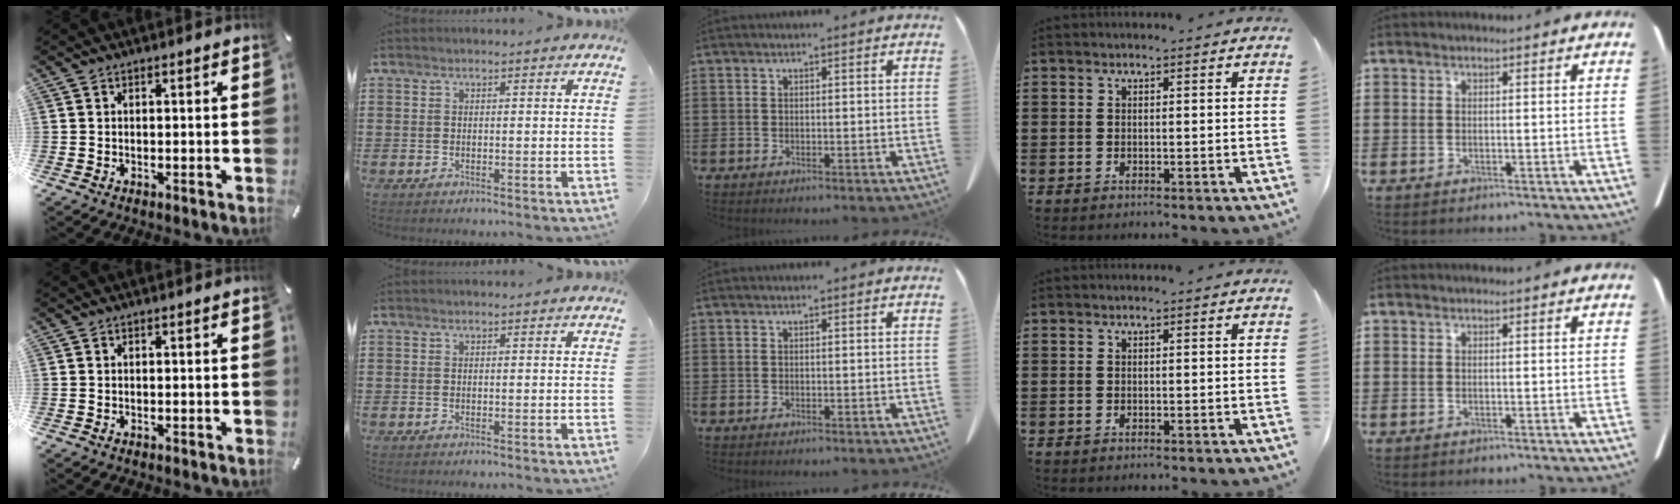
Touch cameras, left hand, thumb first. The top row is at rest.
{}